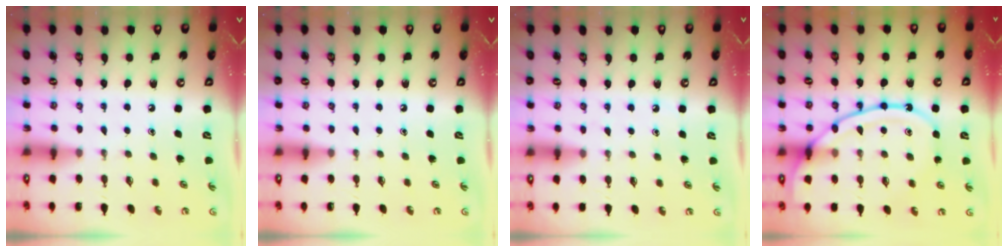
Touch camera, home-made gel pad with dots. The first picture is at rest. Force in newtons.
{"total": 0.0}
{"total": 4.4, "press": 4.3, "slide": 0.6}
{"total": 15.6, "press": 15.6, "slide": 1.3}